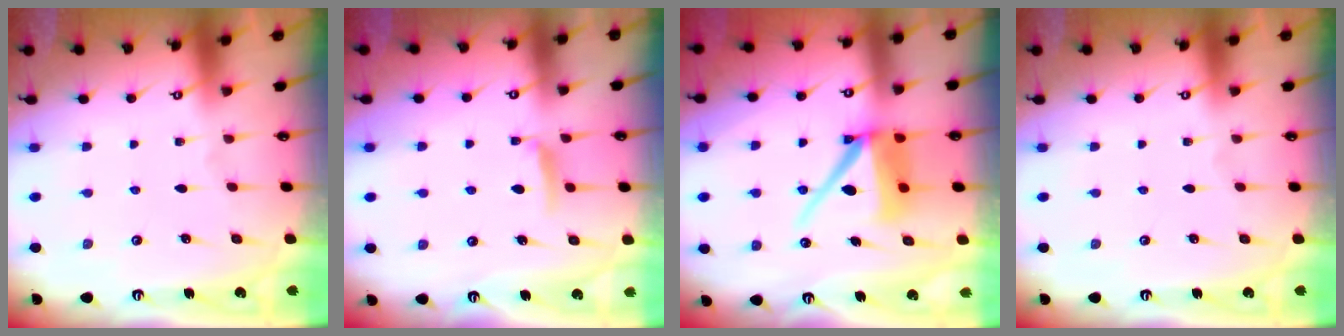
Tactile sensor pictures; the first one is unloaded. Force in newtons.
{"total": 6.5, "press": 6.4, "slide": 0.8}
{"total": 11.1, "press": 11.0, "slide": 1.3}
{"total": 0.0}